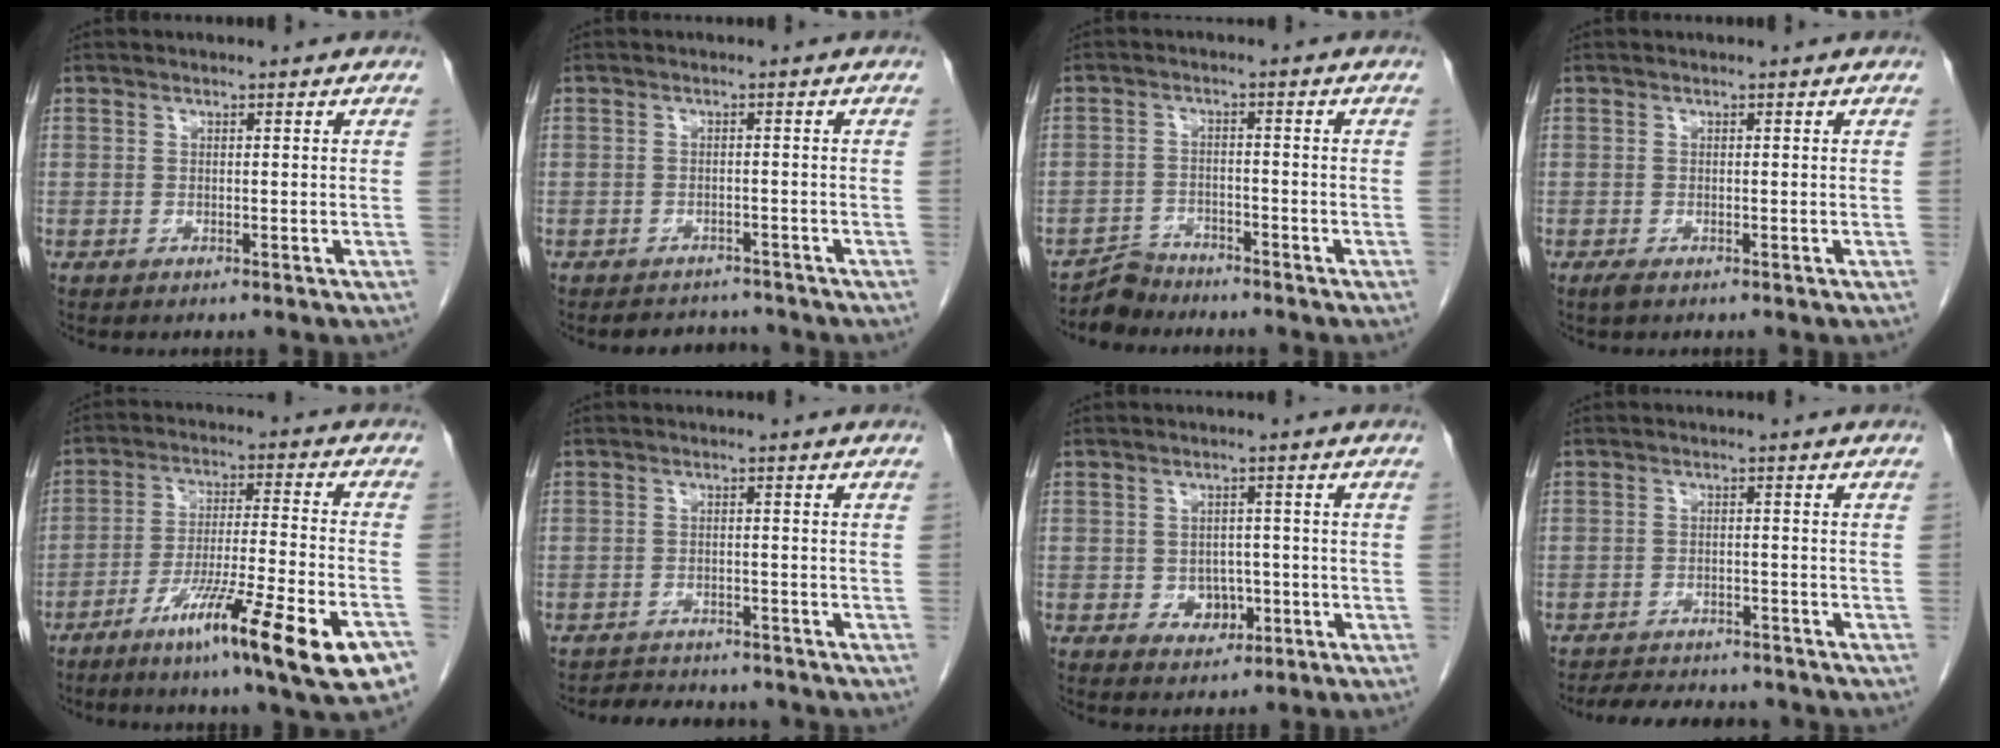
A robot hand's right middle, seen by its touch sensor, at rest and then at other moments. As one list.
[{"total": 3.6, "force": [-3.4, 1.2, -0.1], "torque": [0.004, 0.001, -0.048]}, {"total": 3.5, "force": [-3.2, 0.9, -1.0], "torque": [0.023, -0.004, -0.060]}, {"total": 1.0, "force": [-0.6, 0.3, 0.7], "torque": [-0.016, -0.003, -0.010]}, {"total": 18.3, "force": [-10.5, 0.3, 14.9], "torque": [-0.215, -0.035, -0.170]}, {"total": 6.7, "force": [-6.3, 1.9, 1.3], "torque": [-0.020, 0.004, -0.084]}, {"total": 3.8, "force": [-1.0, 3.0, 2.1], "torque": [-0.022, 0.005, -0.005]}, {"total": 9.3, "force": [-8.5, 2.5, 2.8], "torque": [-0.045, 0.002, -0.113]}]